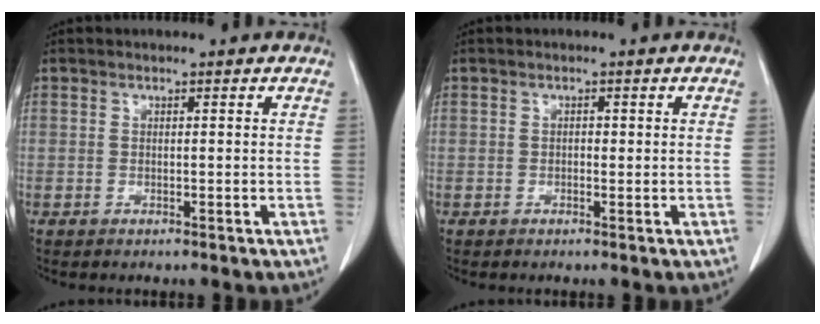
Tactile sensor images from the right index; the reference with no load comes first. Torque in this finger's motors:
{"motor_torque": [-0.27, 0.27, -0.02, -0.01]}